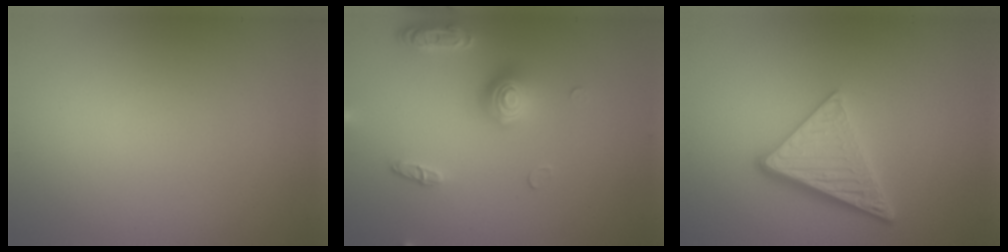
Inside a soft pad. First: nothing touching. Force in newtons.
{"total": 3.8, "press": 3.0, "slide": 2.3}
{"total": 4.3, "press": 3.4, "slide": 2.6}